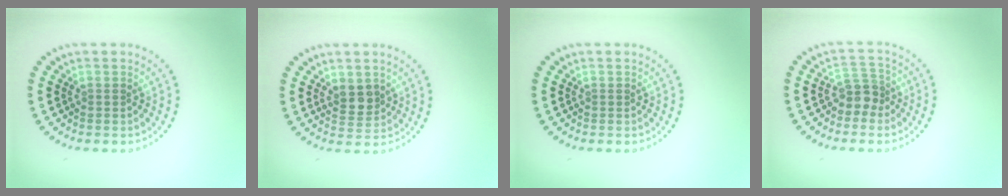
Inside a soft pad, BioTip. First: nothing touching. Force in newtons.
{"total": 2.0, "press": 1.9, "slide": 0.8}
{"total": 0.0}
{"total": 2.3, "press": 1.8, "slide": 1.5}